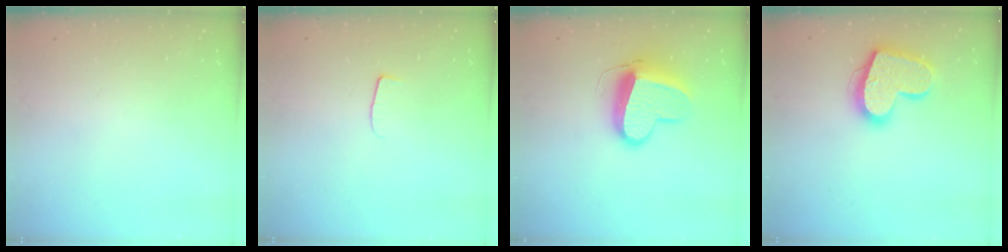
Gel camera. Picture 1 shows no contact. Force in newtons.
{"total": 4.3, "press": 4.3, "slide": 0.5}
{"total": 13.4, "press": 13.3, "slide": 1.3}
{"total": 17.9, "press": 17.9, "slide": 1.3}